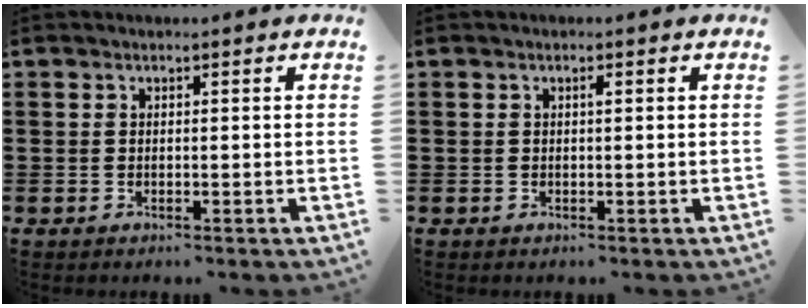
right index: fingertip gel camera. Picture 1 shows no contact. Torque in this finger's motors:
{"motor_torque": [0.18, -0.14, 0.00, 0.01]}